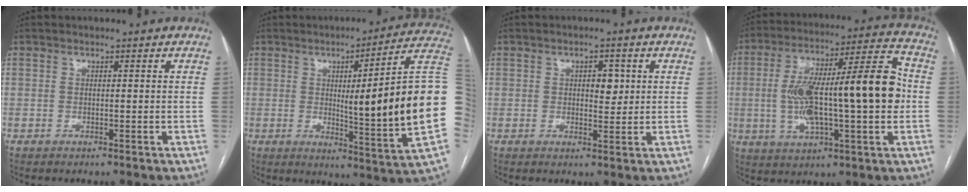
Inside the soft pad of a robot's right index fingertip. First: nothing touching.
{"total": 21.4, "force": [0.3, -0.7, 21.4], "torque": [-0.223, 0.004, -0.002]}
{"total": 3.3, "force": [0.8, 1.7, 2.6], "torque": [-0.035, 0.003, 0.013]}
{"total": 20.7, "force": [-0.3, 4.4, 20.2], "torque": [-0.348, 0.036, -0.001]}